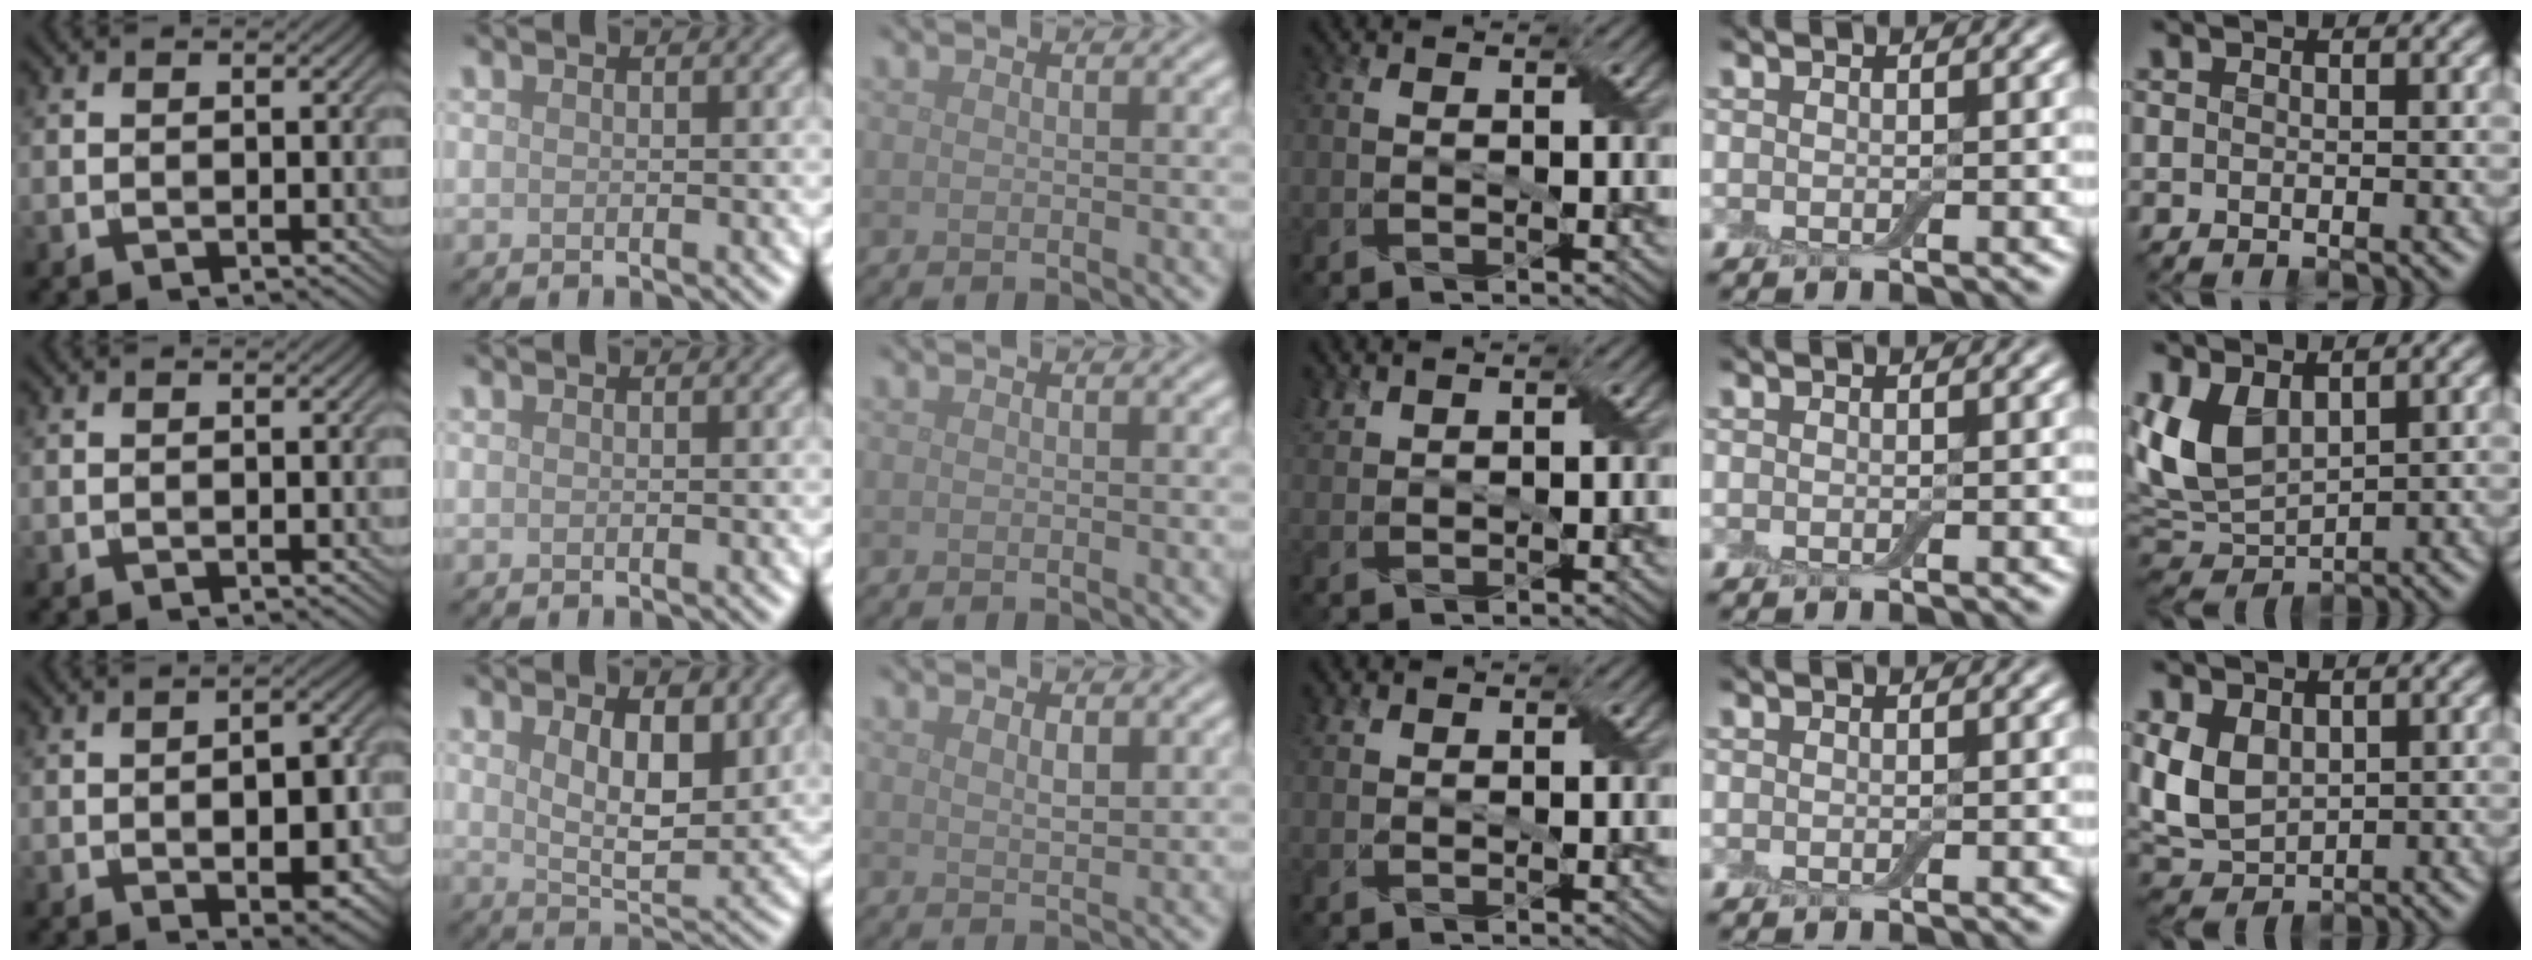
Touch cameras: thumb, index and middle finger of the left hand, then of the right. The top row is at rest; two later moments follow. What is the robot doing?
{"motion": "wrap", "object": "adhesive wrap"}